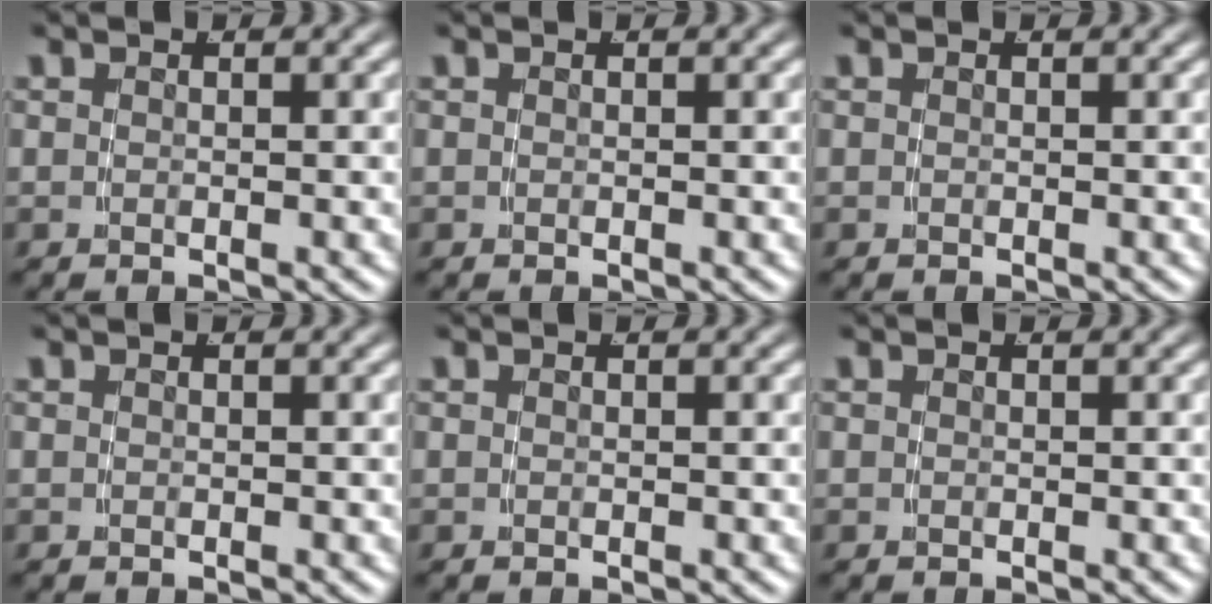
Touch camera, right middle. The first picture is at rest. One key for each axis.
{"total": 0.0}
{"total": 0.0}
{"total": 0.0}
{"total": 0.0}
{"total": 0.0}